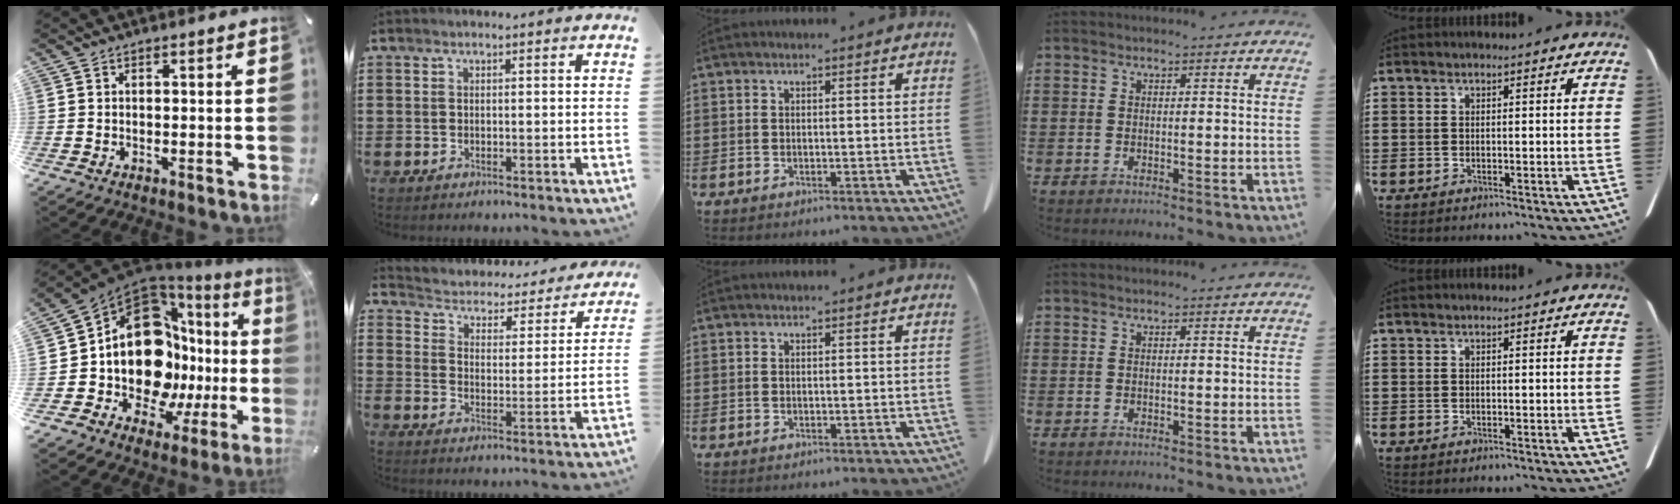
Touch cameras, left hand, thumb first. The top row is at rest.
{"thumb": {"total": 20.3, "force": [0.0, 14.3, 14.4], "torque": [-0.240, -0.057, 0.017]}, "index": {"total": 2.2, "force": [2.0, 0.8, 0.2], "torque": [-0.022, -0.025, 0.022]}}